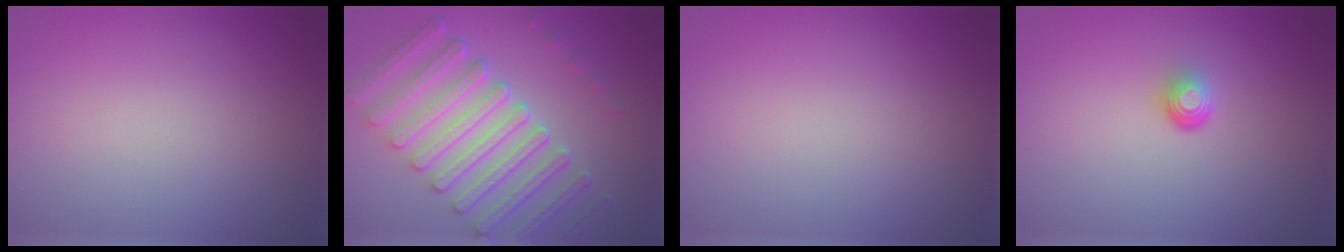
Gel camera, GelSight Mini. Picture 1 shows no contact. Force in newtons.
{"total": 7.8, "press": 6.0, "slide": 5.0}
{"total": 0.0}
{"total": 1.7, "press": 1.1, "slide": 1.3}